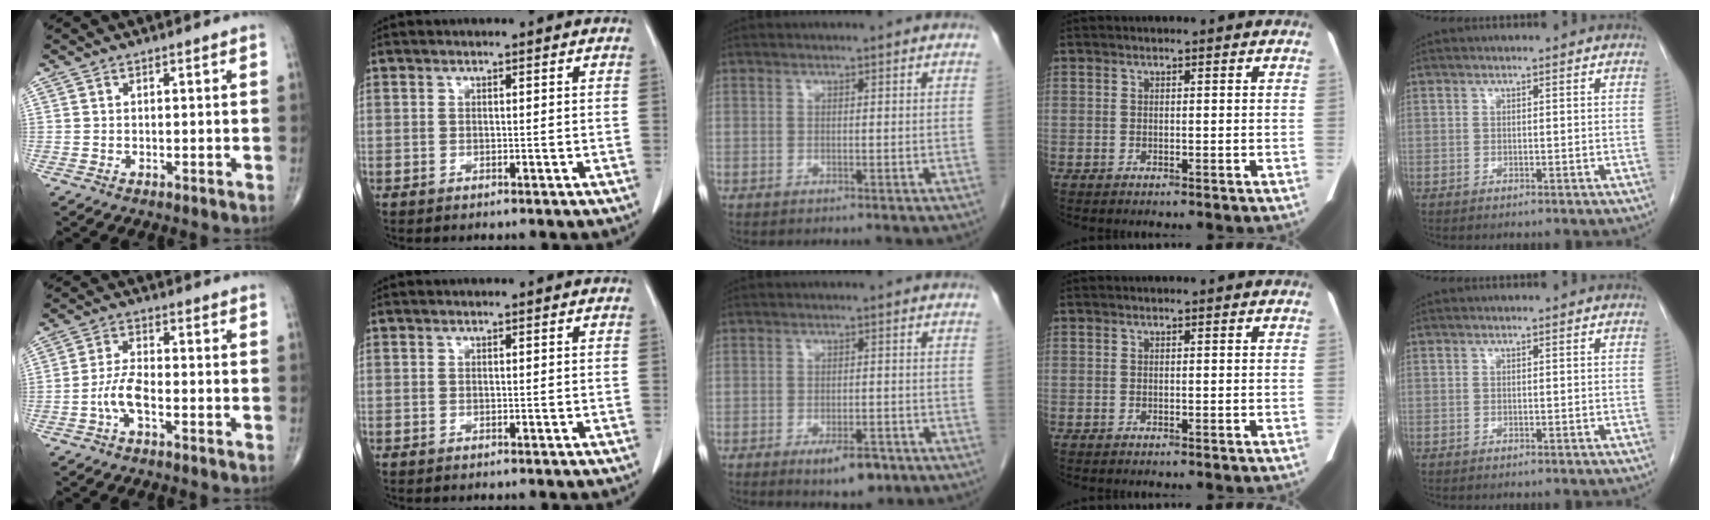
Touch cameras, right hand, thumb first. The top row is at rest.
{"thumb": {"total": 4.9, "force": [-2.0, 1.8, 4.2], "torque": [-0.088, 0.018, -0.041]}, "middle": {"total": 5.2, "force": [-3.0, 2.1, 3.7], "torque": [-0.051, -0.002, -0.037]}}